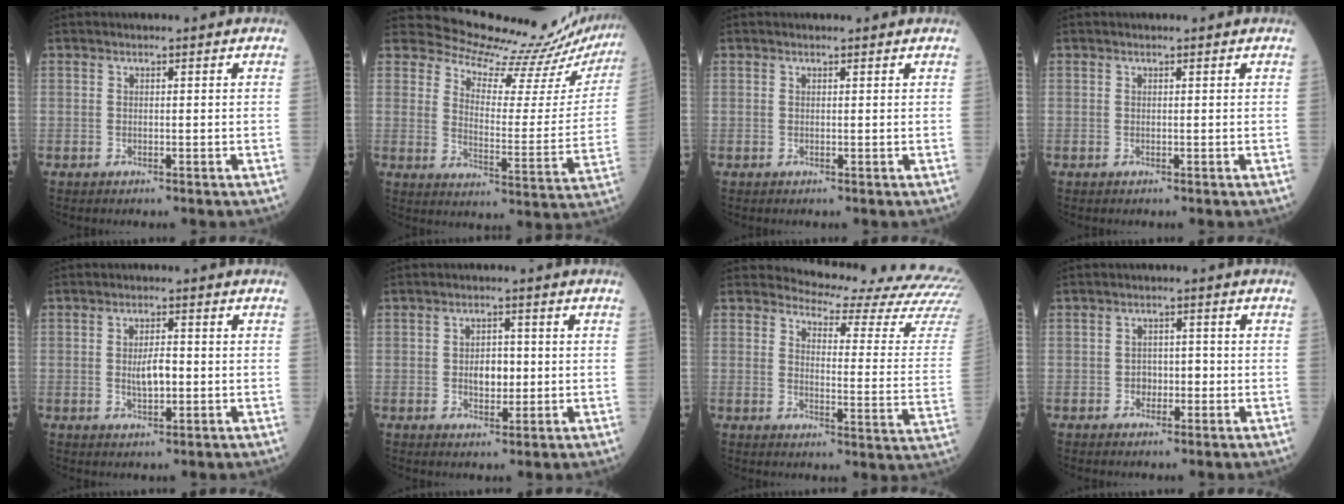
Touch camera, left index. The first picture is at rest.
{"total": 18.7, "force": [18.6, 1.2, 2.2], "torque": [-0.030, -0.120, 0.219]}
{"total": 1.2, "force": [1.2, 0.2, 0.2], "torque": [-0.009, 0.003, 0.012]}
{"total": 0.5, "force": [0.5, 0.1, 0.1], "torque": [-0.007, -0.001, 0.005]}
{"total": 3.6, "force": [-0.5, 1.3, 3.3], "torque": [-0.061, -0.003, -0.010]}
{"total": 3.7, "force": [-0.4, 2.3, 2.9], "torque": [-0.042, 0.001, -0.005]}
{"total": 19.3, "force": [18.9, 0.4, 3.9], "torque": [-0.047, -0.154, 0.193]}
{"total": 2.3, "force": [-1.0, 1.6, 1.3], "torque": [-0.009, 0.005, -0.017]}